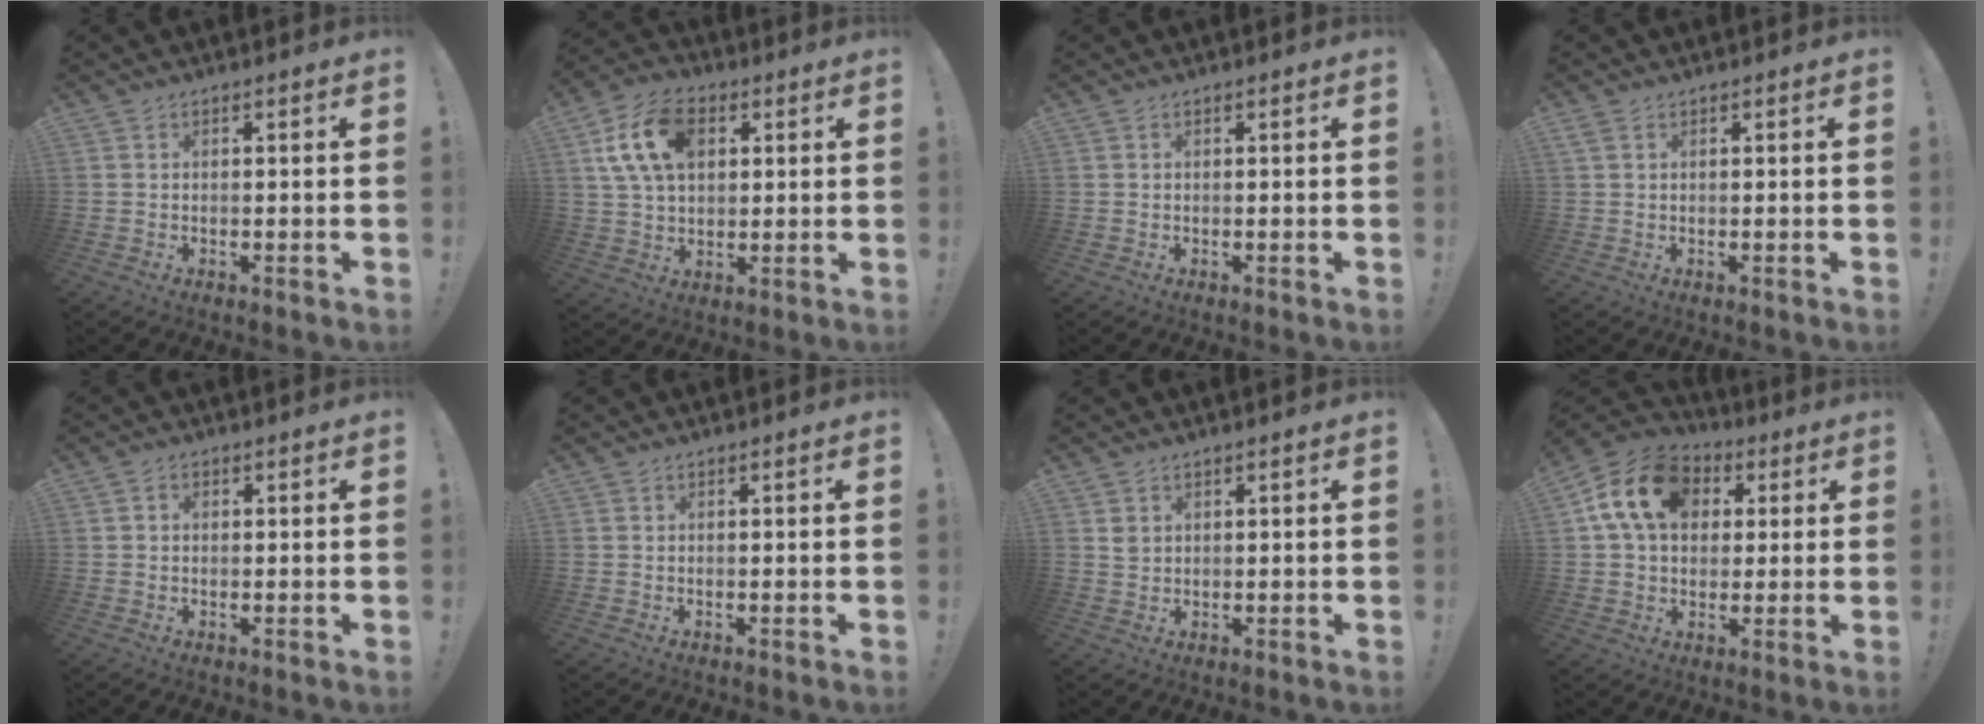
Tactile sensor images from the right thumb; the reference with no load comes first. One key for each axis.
{"total": 15.2, "fx": 4.9, "fy": 10.1, "fz": 10.2, "tx": -0.184, "ty": 0.004, "tz": 0.096}
{"total": 0.0}
{"total": 1.2, "fx": 0.6, "fy": 0.7, "fz": 0.8, "tx": -0.018, "ty": 0.004, "tz": 0.012}
{"total": 1.1, "fx": -0.1, "fy": 1.0, "fz": 0.5, "tx": -0.015, "ty": 0.007, "tz": 0.000}
{"total": 0.0}
{"total": 1.7, "fx": 1.0, "fy": 1.2, "fz": 0.7, "tx": -0.001, "ty": -0.004, "tz": 0.016}
{"total": 16.4, "fx": 5.0, "fy": 12.2, "fz": 9.7, "tx": -0.160, "ty": 0.005, "tz": 0.098}